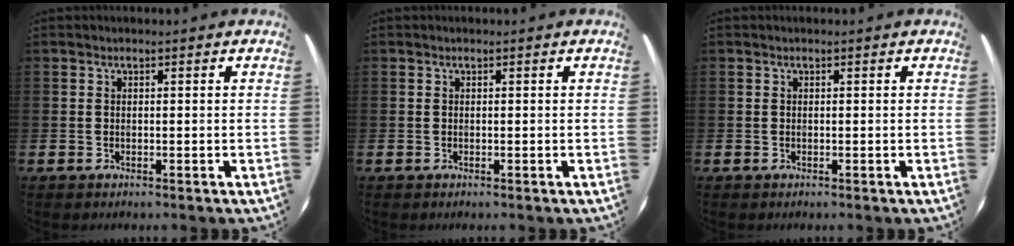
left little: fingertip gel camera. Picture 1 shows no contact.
{"total": 0.0}
{"total": 0.0}